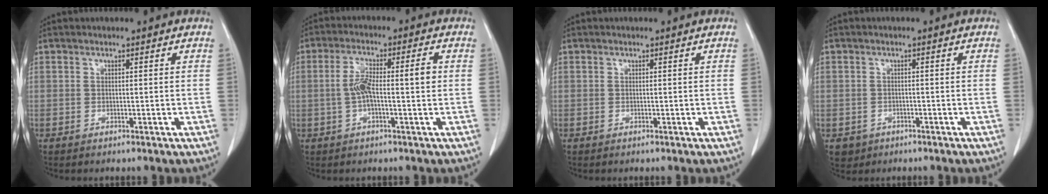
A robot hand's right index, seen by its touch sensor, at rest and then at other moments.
{"total": 6.7, "force": [-0.2, 1.1, 6.6], "torque": [-0.130, 0.018, -0.005]}
{"total": 0.0}
{"total": 2.6, "force": [-1.1, 2.3, 0.2], "torque": [-0.001, 0.007, -0.014]}